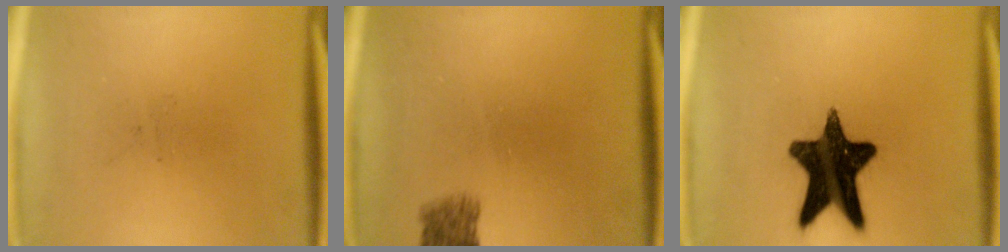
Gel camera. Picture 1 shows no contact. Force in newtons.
{"total": 2.9}
{"total": 16.2}